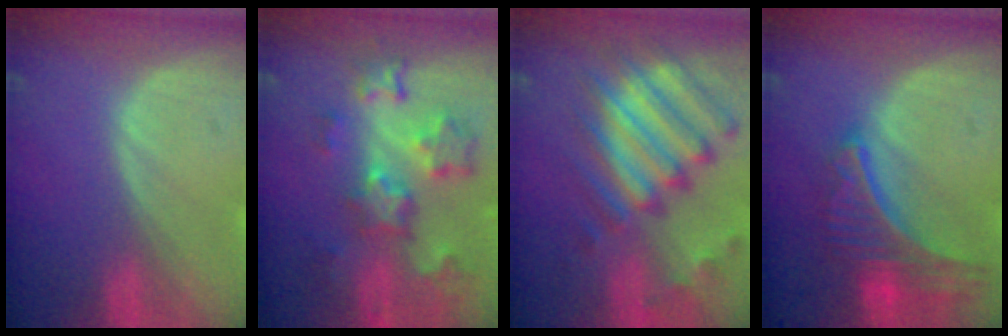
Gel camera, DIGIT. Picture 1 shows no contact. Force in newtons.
{"total": 9.2, "press": 8.1, "slide": 4.4}
{"total": 12.2, "press": 10.4, "slide": 6.3}
{"total": 8.9, "press": 7.8, "slide": 4.2}